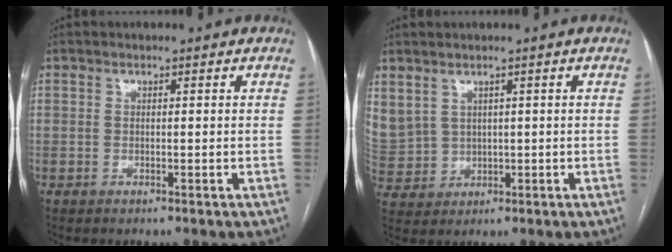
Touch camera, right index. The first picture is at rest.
{"total": 11.9, "force": [3.3, 10.3, 4.9], "torque": [-0.180, 0.031, 0.092]}